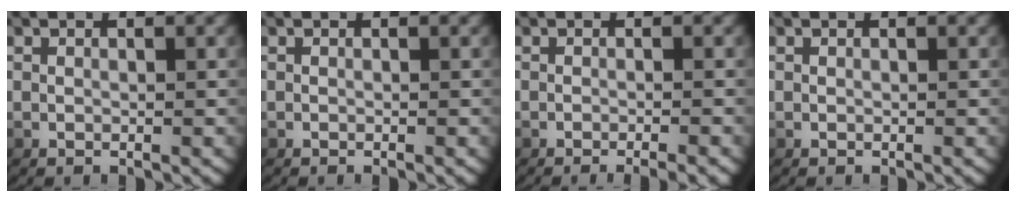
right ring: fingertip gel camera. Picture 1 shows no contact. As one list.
[{"total": 0.0}, {"total": 2.6, "force": [-2.2, 0.3, 1.4], "torque": [-0.005, 0.004, -0.036]}, {"total": 0.0}]